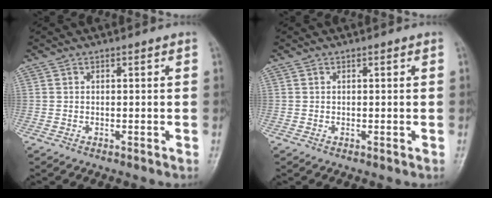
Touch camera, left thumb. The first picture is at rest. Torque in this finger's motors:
{"motor_torque": [-0.01, -0.09, -0.14, 0.01, -0.01]}